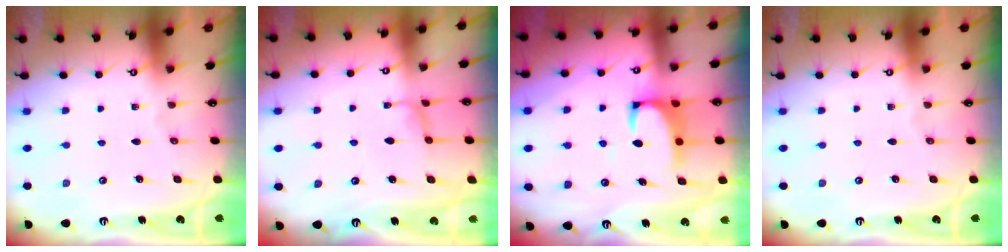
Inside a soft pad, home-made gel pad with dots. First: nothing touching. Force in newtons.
{"total": 1.9, "press": 1.8, "slide": 0.5}
{"total": 2.1, "press": 1.9, "slide": 0.9}
{"total": 0.0}